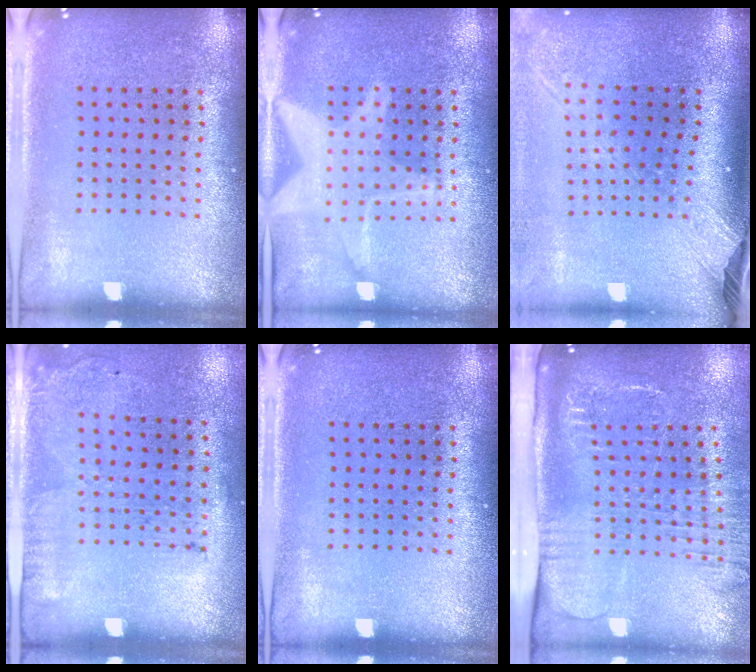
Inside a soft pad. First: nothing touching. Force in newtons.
{"total": 3.0, "press": 3.0, "slide": 0.4}
{"total": 2.6, "press": 2.0, "slide": 1.7}
{"total": 1.7, "press": 1.1, "slide": 1.3}
{"total": 0.0}
{"total": 2.6, "press": 2.0, "slide": 1.7}